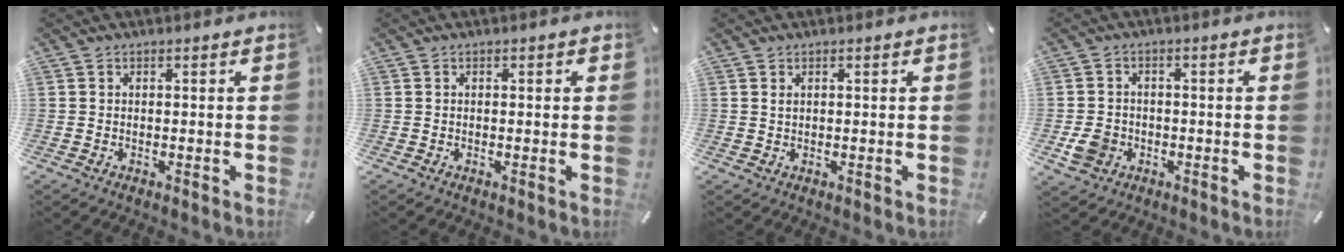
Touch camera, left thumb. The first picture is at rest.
{"total": 0.5, "force": [0.0, 0.3, 0.4], "torque": [-0.007, 0.002, -0.001]}
{"total": 0.7, "force": [0.3, 0.4, 0.4], "torque": [-0.009, 0.000, 0.005]}
{"total": 5.4, "force": [-1.9, 4.6, 2.2], "torque": [-0.040, 0.004, -0.035]}